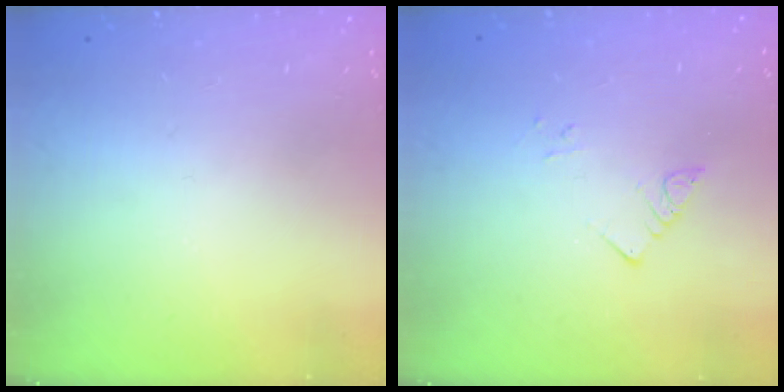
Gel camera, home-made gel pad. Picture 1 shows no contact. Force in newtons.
{"total": 2.8, "press": 2.8, "slide": 0.2}